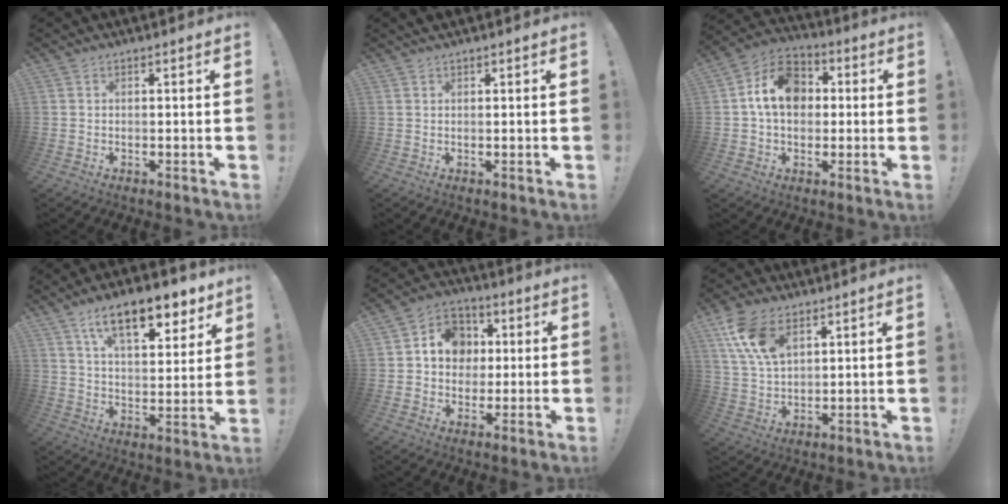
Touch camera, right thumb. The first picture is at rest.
{"total": 0.9, "force": [0.7, 0.2, 0.5], "torque": [-0.008, 0.001, 0.014]}
{"total": 13.7, "force": [2.5, 10.4, 8.5], "torque": [-0.125, 0.011, 0.055]}
{"total": 16.0, "force": [10.0, 6.3, 10.9], "torque": [-0.165, -0.055, 0.167]}
{"total": 11.7, "force": [1.9, 10.4, 5.0], "torque": [-0.062, 0.004, 0.045]}
{"total": 12.4, "force": [6.8, 6.9, 7.7], "torque": [-0.159, -0.018, 0.129]}